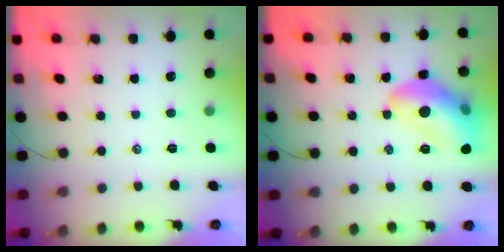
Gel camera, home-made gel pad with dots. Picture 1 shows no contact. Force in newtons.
{"total": 16.7, "press": 16.6, "slide": 2.0}